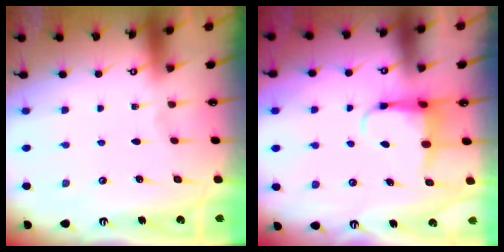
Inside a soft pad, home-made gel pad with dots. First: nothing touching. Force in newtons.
{"total": 4.8, "press": 4.8, "slide": 0.7}